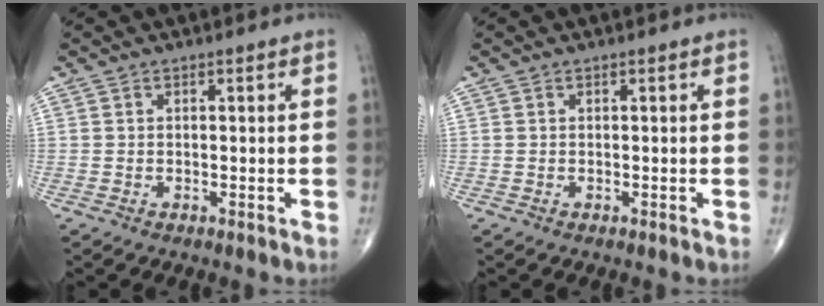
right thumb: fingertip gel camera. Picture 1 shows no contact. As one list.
[{"total": 0.0}]